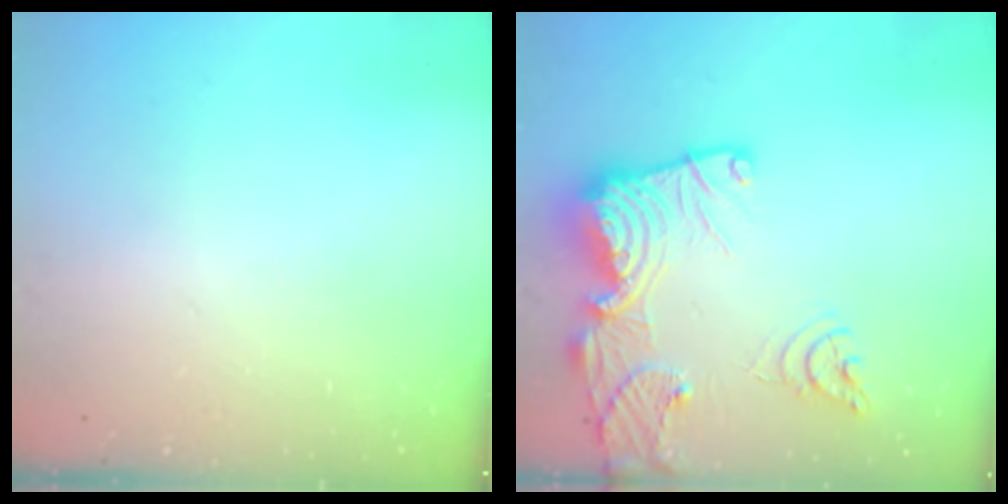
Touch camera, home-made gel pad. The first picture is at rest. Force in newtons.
{"total": 21.8, "press": 21.7, "slide": 2.3}